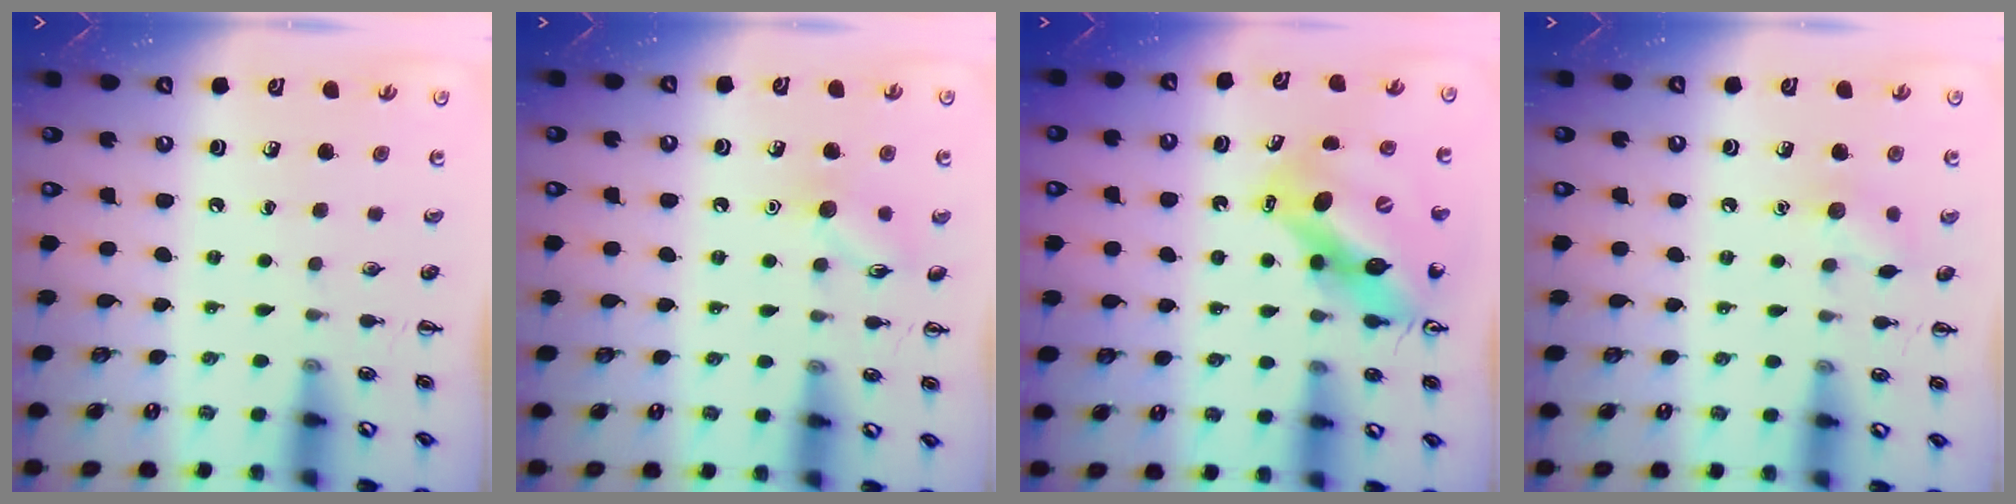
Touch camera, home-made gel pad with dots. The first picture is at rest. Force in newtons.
{"total": 7.9, "press": 7.8, "slide": 0.8}
{"total": 10.8, "press": 10.5, "slide": 2.7}
{"total": 6.9, "press": 6.8, "slide": 1.5}